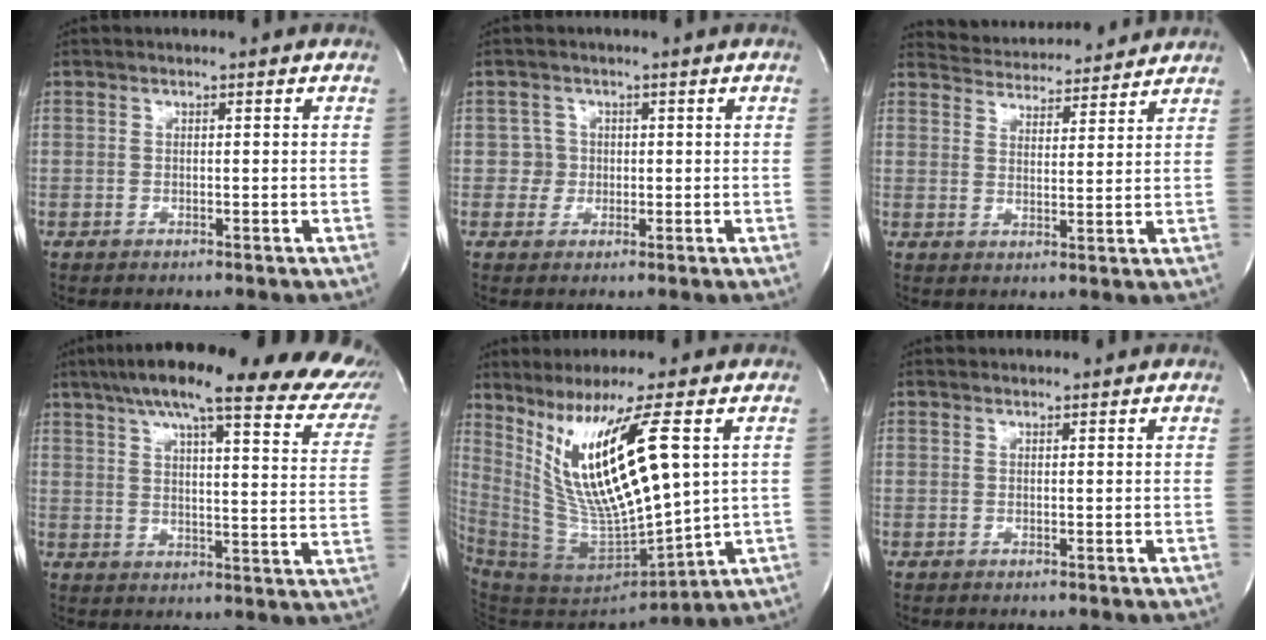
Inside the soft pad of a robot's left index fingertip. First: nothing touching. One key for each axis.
{"total": 2.2, "fx": 0.2, "fy": 2.2, "fz": -0.3, "tx": 0.015, "ty": 0.006, "tz": -0.001}
{"total": 11.0, "fx": 10.8, "fy": 1.8, "fz": 1.6, "tx": -0.027, "ty": 0.016, "tz": 0.151}
{"total": 29.7, "fx": 23.5, "fy": 4.9, "fz": 17.6, "tx": -0.216, "ty": -0.007, "tz": 0.281}
{"total": 16.9, "fx": 6.3, "fy": 1.2, "fz": 15.6, "tx": -0.310, "ty": -0.029, "tz": 0.129}
{"total": 1.5, "fx": 1.5, "fy": 0.1, "fz": 0.1, "tx": -0.006, "ty": 0.014, "tz": 0.024}